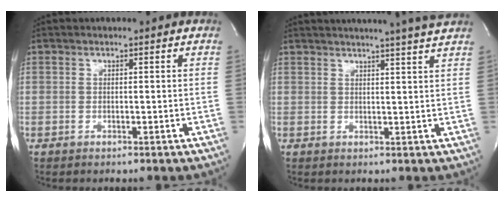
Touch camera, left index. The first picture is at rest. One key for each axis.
{"total": 10.4, "fx": 9.3, "fy": -1.5, "fz": 4.3, "tx": -0.065, "ty": -0.010, "tz": 0.103}